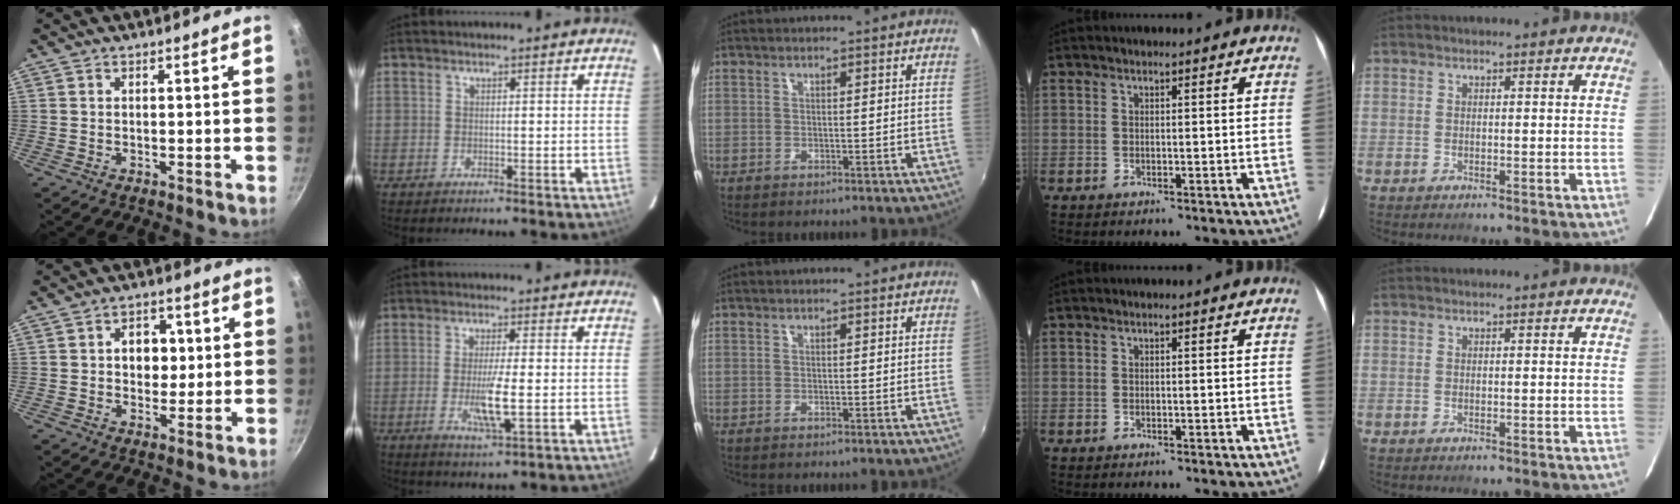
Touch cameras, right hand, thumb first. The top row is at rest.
{"thumb": {"total": 7.3, "force": [1.0, 5.6, 4.5], "torque": [-0.029, 0.003, 0.008]}, "index": {"total": 6.2, "force": [-1.4, 0.6, 6.0], "torque": [-0.113, -0.013, -0.025]}}